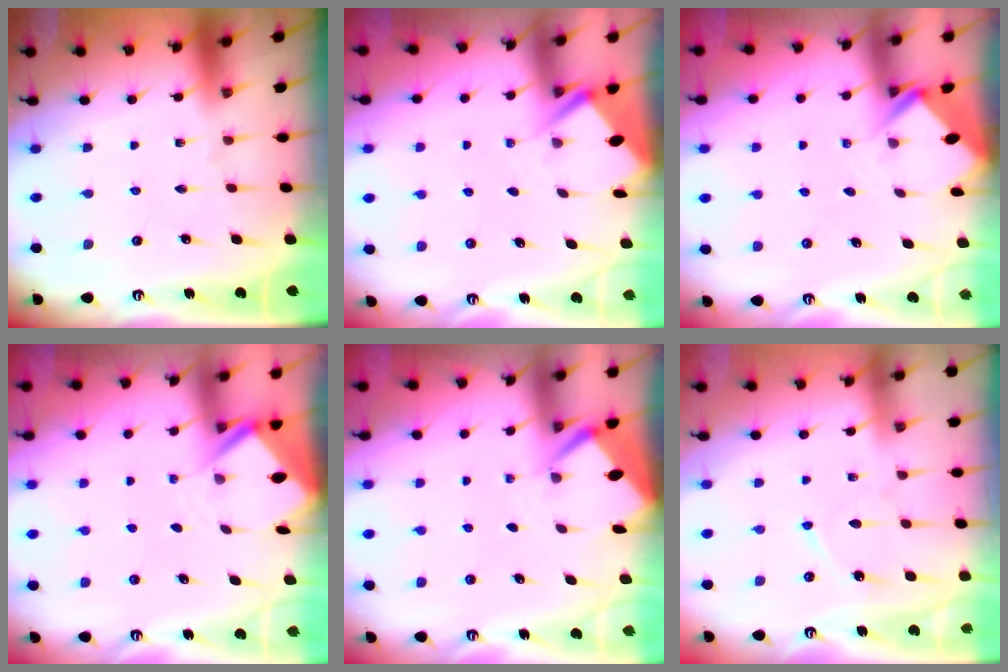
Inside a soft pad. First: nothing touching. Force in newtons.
{"total": 2.8, "press": 2.8, "slide": 0.4}
{"total": 2.8, "press": 2.8, "slide": 0.2}
{"total": 3.0, "press": 2.9, "slide": 0.3}
{"total": 2.5, "press": 2.5, "slide": 0.3}
{"total": 5.2, "press": 5.2, "slide": 0.7}